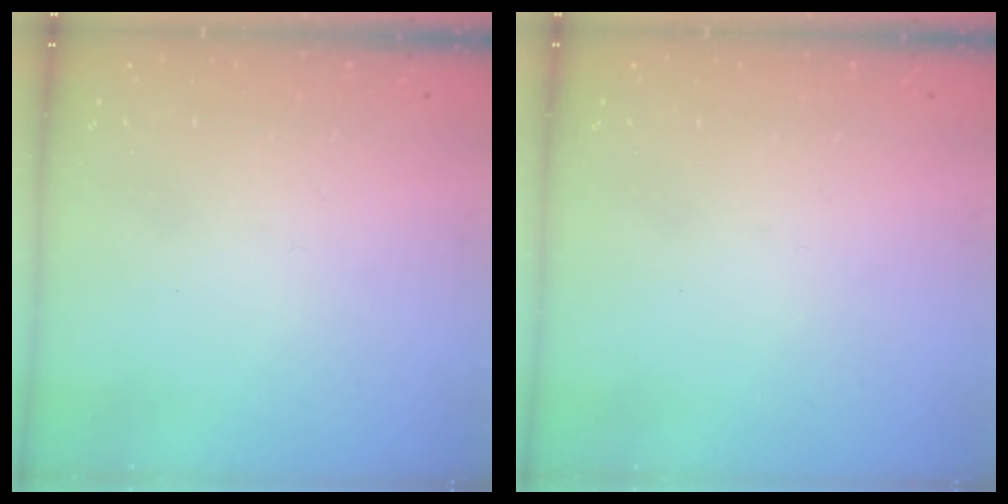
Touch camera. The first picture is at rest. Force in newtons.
{"total": 0.0}